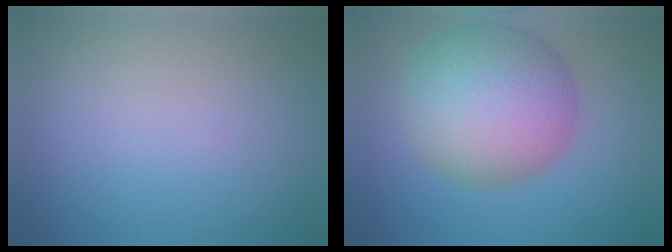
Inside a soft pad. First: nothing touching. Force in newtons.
{"total": 10.4, "press": 10.4, "slide": 0.2}